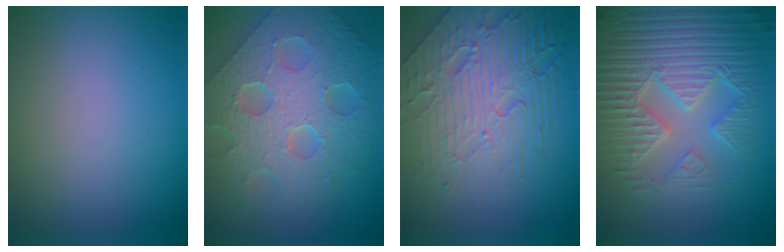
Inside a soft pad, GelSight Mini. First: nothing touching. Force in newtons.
{"total": 8.7, "press": 6.4, "slide": 5.8}
{"total": 8.4, "press": 5.7, "slide": 6.2}
{"total": 7.3, "press": 5.8, "slide": 4.4}